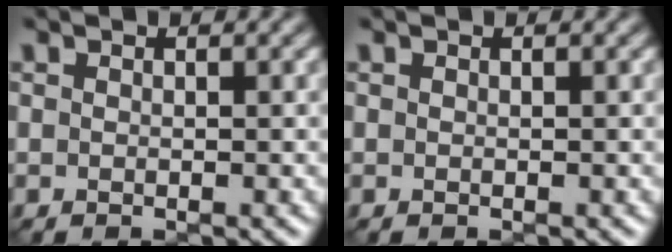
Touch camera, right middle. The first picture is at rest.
{"total": 0.0}